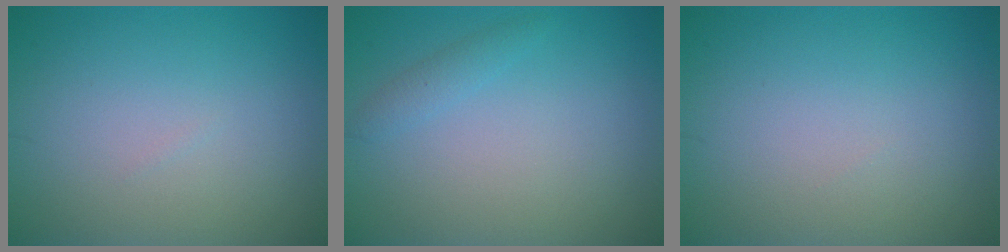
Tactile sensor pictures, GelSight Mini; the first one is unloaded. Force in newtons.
{"total": 1.1, "press": 1.1, "slide": 0.1}
{"total": 0.0}